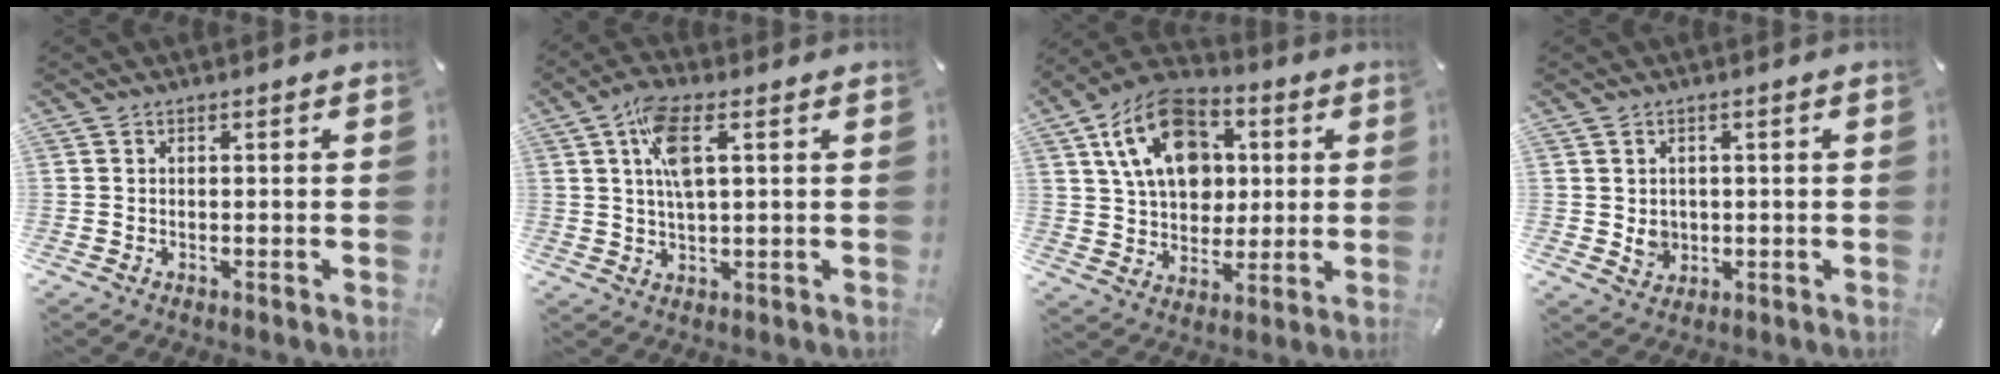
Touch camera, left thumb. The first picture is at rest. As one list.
[{"total": 8.2, "force": [2.7, 3.0, 7.1], "torque": [-0.143, 0.000, 0.045]}, {"total": 16.6, "force": [5.5, 12.2, 9.9], "torque": [-0.180, -0.003, 0.104]}, {"total": 3.7, "force": [0.4, 3.5, 1.1], "torque": [0.000, -0.004, 0.006]}]